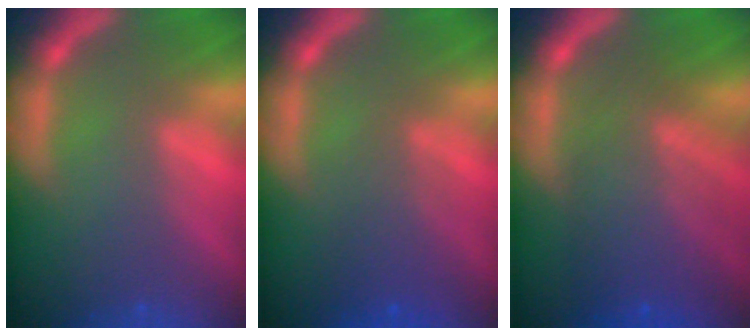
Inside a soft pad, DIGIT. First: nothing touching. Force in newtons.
{"total": 3.1}
{"total": 7.1}